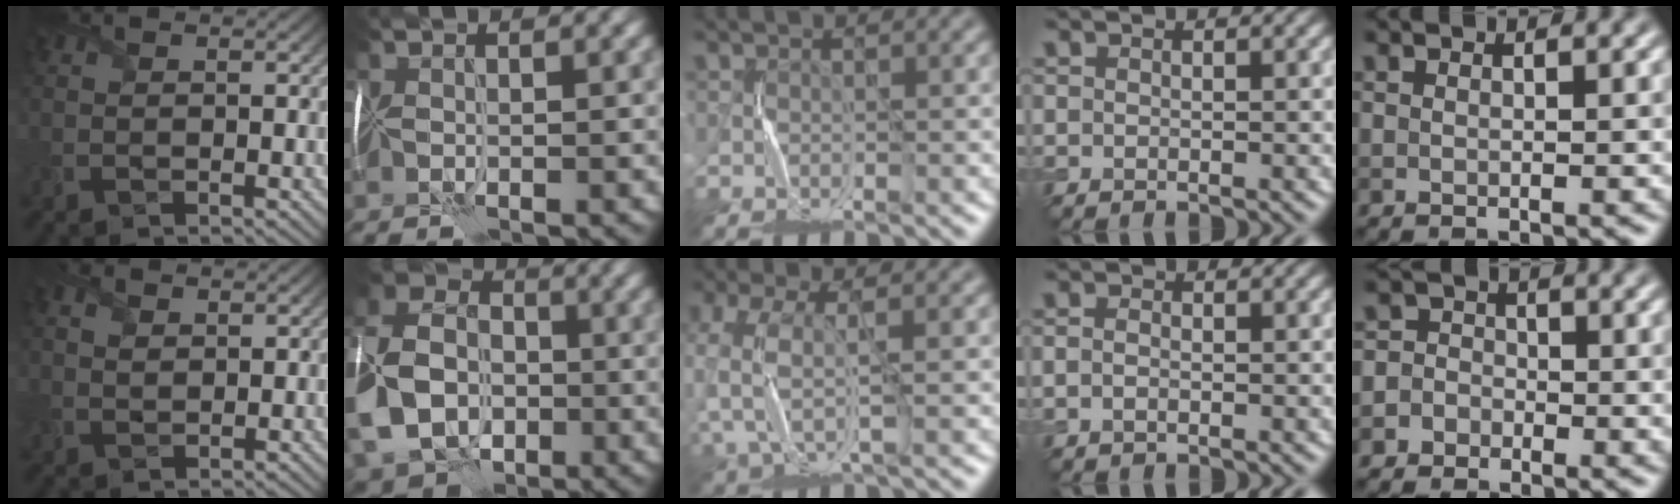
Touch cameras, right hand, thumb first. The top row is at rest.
{"thumb": {"total": 2.0, "force": [0.9, 1.2, 1.2], "torque": [-0.035, 0.002, 0.018]}, "index": {"total": 11.9, "force": [-2.6, 9.1, 7.3], "torque": [-0.173, -0.011, -0.064]}, "middle": {"total": 4.7, "force": [-1.3, 2.5, 3.8], "torque": [-0.108, -0.003, -0.027]}, "ring": {"total": 1.1, "force": [-0.2, 0.7, 0.8], "torque": [-0.018, -0.001, -0.007]}, "little": {"total": 4.0, "force": [-1.8, 3.5, 0.3], "torque": [0.028, 0.011, -0.056]}}